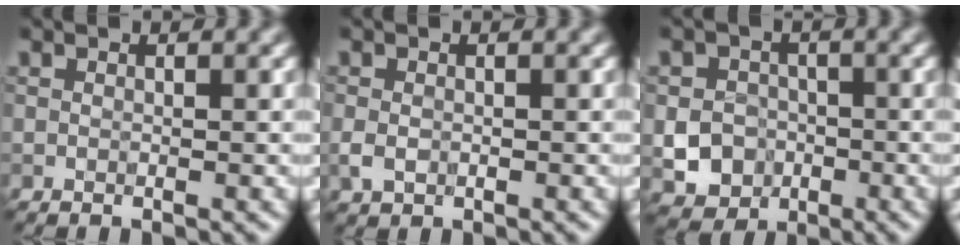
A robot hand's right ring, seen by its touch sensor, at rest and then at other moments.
{"total": 1.6, "force": [-0.3, 1.2, 1.0], "torque": [-0.022, -0.004, -0.007]}
{"total": 4.7, "force": [-1.2, 4.2, 1.7], "torque": [-0.017, -0.002, -0.038]}